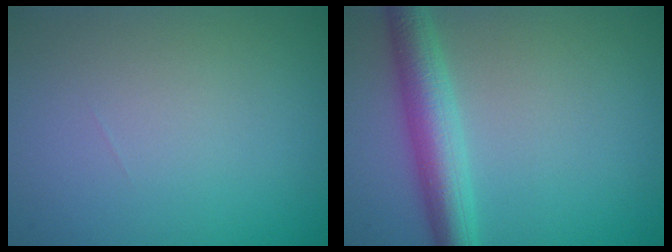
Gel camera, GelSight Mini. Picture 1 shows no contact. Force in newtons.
{"total": 4.7, "press": 4.7, "slide": 0.1}